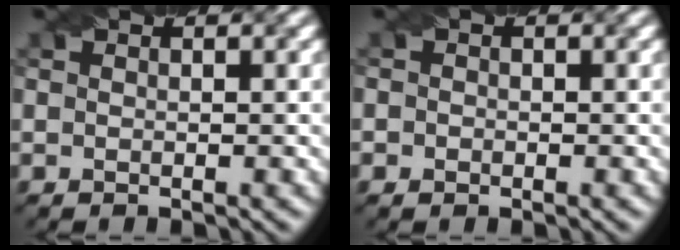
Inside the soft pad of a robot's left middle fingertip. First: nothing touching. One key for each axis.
{"total": 0.8, "fx": -0.2, "fy": 0.8, "fz": 0.2, "tx": 0.001, "ty": -0.004, "tz": -0.005}